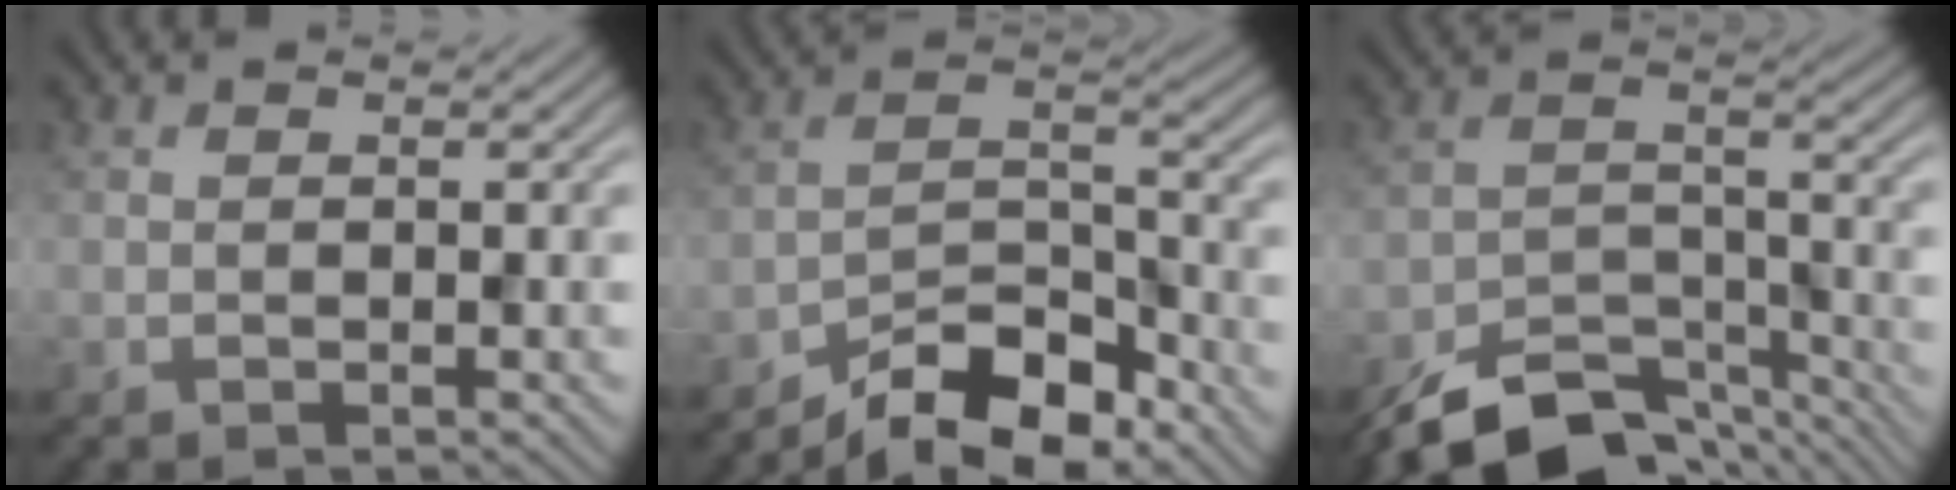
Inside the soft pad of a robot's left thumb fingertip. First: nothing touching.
{"total": 9.6, "force": [-7.8, 2.8, 4.8], "torque": [-0.074, 0.007, -0.154]}
{"total": 11.1, "force": [-9.1, 4.1, 4.8], "torque": [-0.084, -0.010, -0.159]}